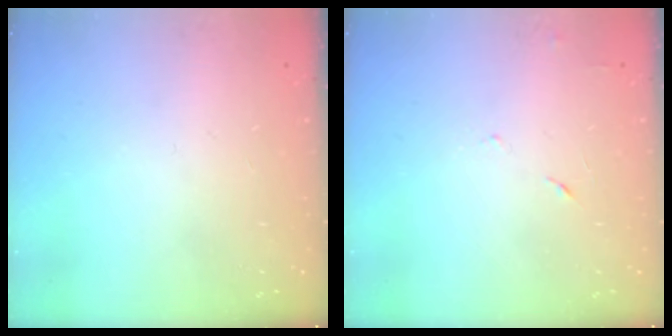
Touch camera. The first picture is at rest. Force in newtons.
{"total": 3.9, "press": 3.8, "slide": 0.9}